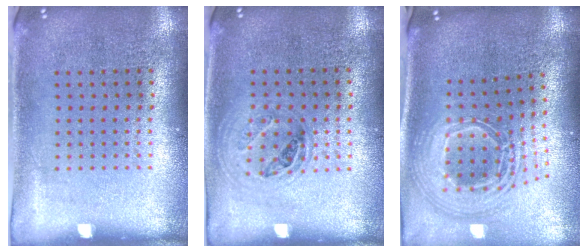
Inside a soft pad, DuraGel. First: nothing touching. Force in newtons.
{"total": 1.1, "press": 0.9, "slide": 0.5}
{"total": 2.6, "press": 1.8, "slide": 1.8}